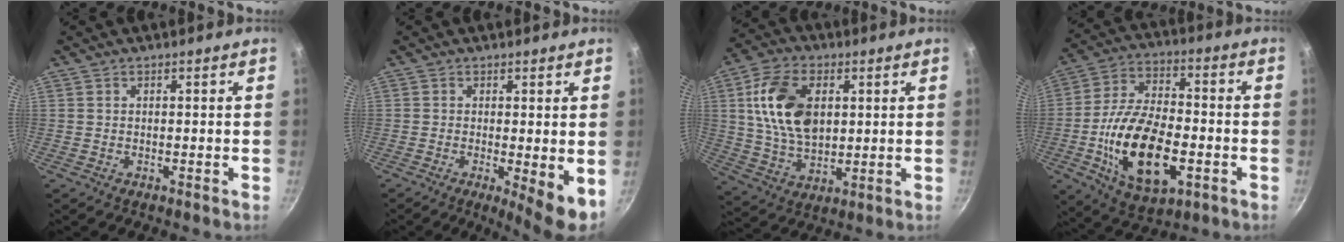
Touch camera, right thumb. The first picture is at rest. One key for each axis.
{"total": 6.2, "fx": -0.8, "fy": 1.5, "fz": 5.9, "tx": -0.079, "ty": -0.013, "tz": -0.008}
{"total": 15.5, "fx": 3.3, "fy": 9.8, "fz": 11.5, "tx": -0.194, "ty": -0.008, "tz": 0.063}
{"total": 20.1, "fx": -5.1, "fy": 10.4, "fz": 16.4, "tx": -0.289, "ty": 0.020, "tz": -0.088}